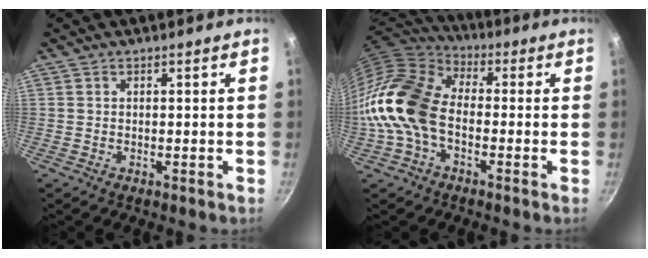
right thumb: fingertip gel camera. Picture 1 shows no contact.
{"total": 15.2, "force": [-2.8, 10.2, 10.9], "torque": [-0.188, 0.038, -0.077]}